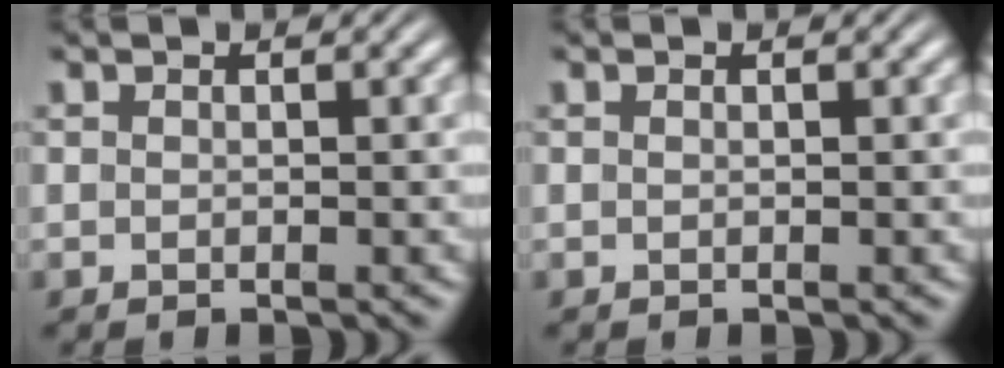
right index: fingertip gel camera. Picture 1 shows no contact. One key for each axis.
{"total": 0.0}